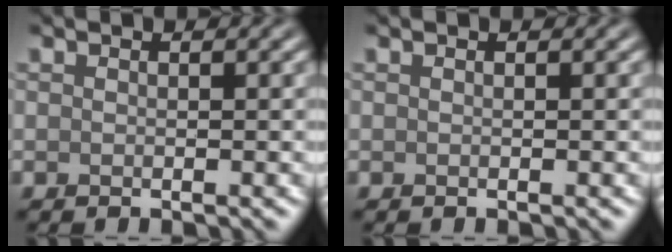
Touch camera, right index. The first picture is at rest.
{"total": 0.0}